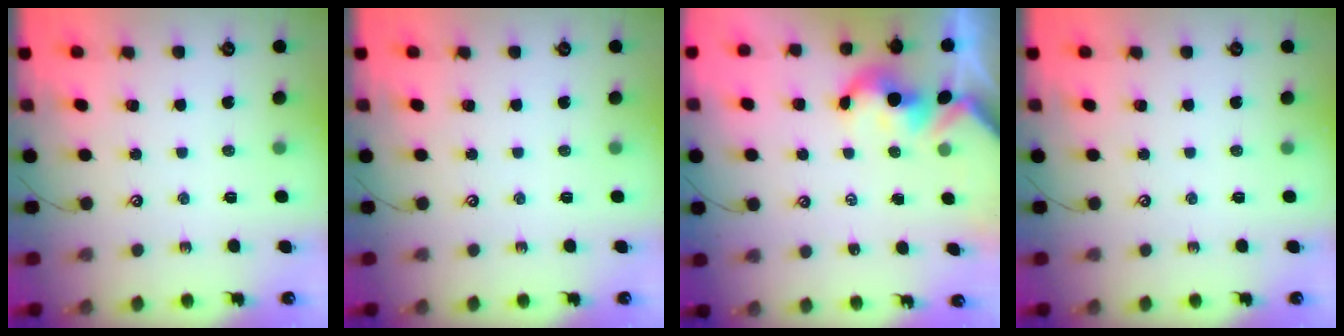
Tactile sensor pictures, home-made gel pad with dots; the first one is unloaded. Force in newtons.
{"total": 0.0}
{"total": 2.0, "press": 2.0, "slide": 0.1}
{"total": 0.0}